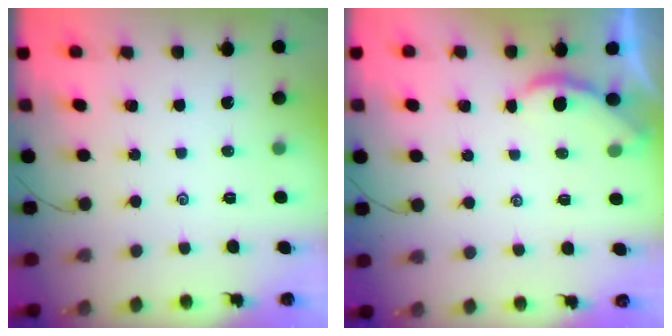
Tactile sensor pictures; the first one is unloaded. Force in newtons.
{"total": 1.6, "press": 1.6, "slide": 0.1}